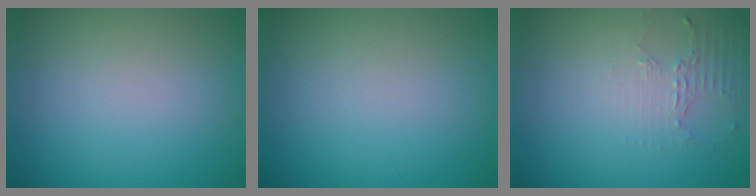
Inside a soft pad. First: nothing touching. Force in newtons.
{"total": 0.0}
{"total": 2.0, "press": 1.5, "slide": 1.4}